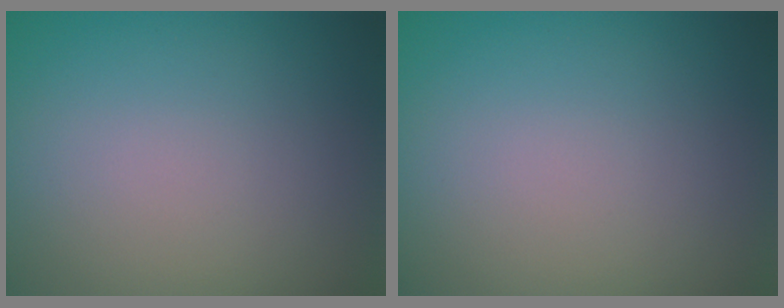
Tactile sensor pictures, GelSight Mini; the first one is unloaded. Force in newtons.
{"total": 0.0}